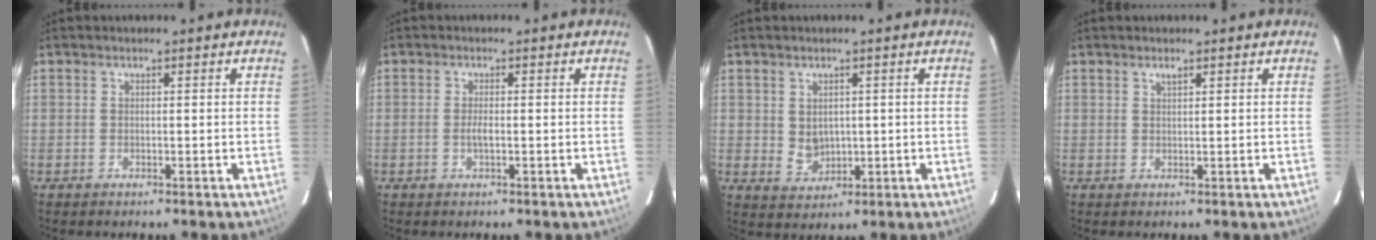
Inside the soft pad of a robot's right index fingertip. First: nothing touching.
{"total": 1.6, "force": [-0.4, 0.4, 1.5], "torque": [-0.031, 0.000, -0.008]}
{"total": 3.9, "force": [0.7, 3.2, 2.0], "torque": [-0.036, 0.000, 0.024]}
{"total": 0.9, "force": [0.7, 0.3, 0.6], "torque": [-0.011, 0.003, 0.012]}